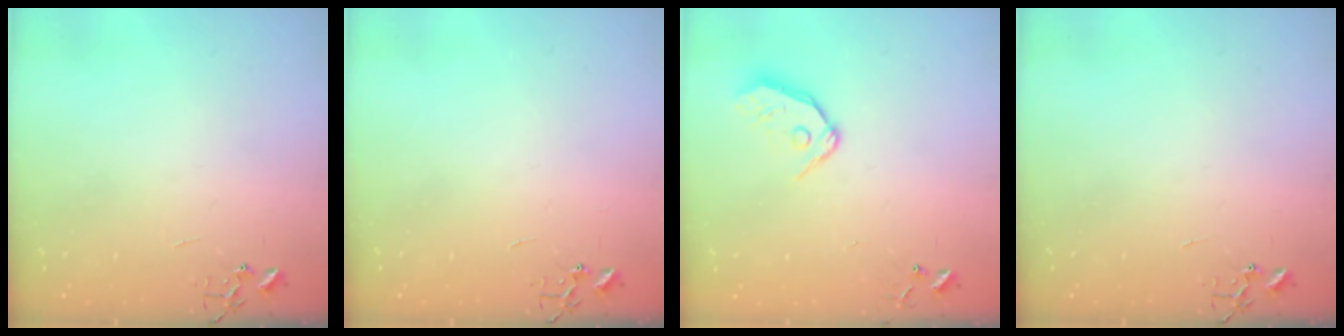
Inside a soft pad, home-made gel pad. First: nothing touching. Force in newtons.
{"total": 0.0}
{"total": 9.8, "press": 9.7, "slide": 1.3}
{"total": 0.0}